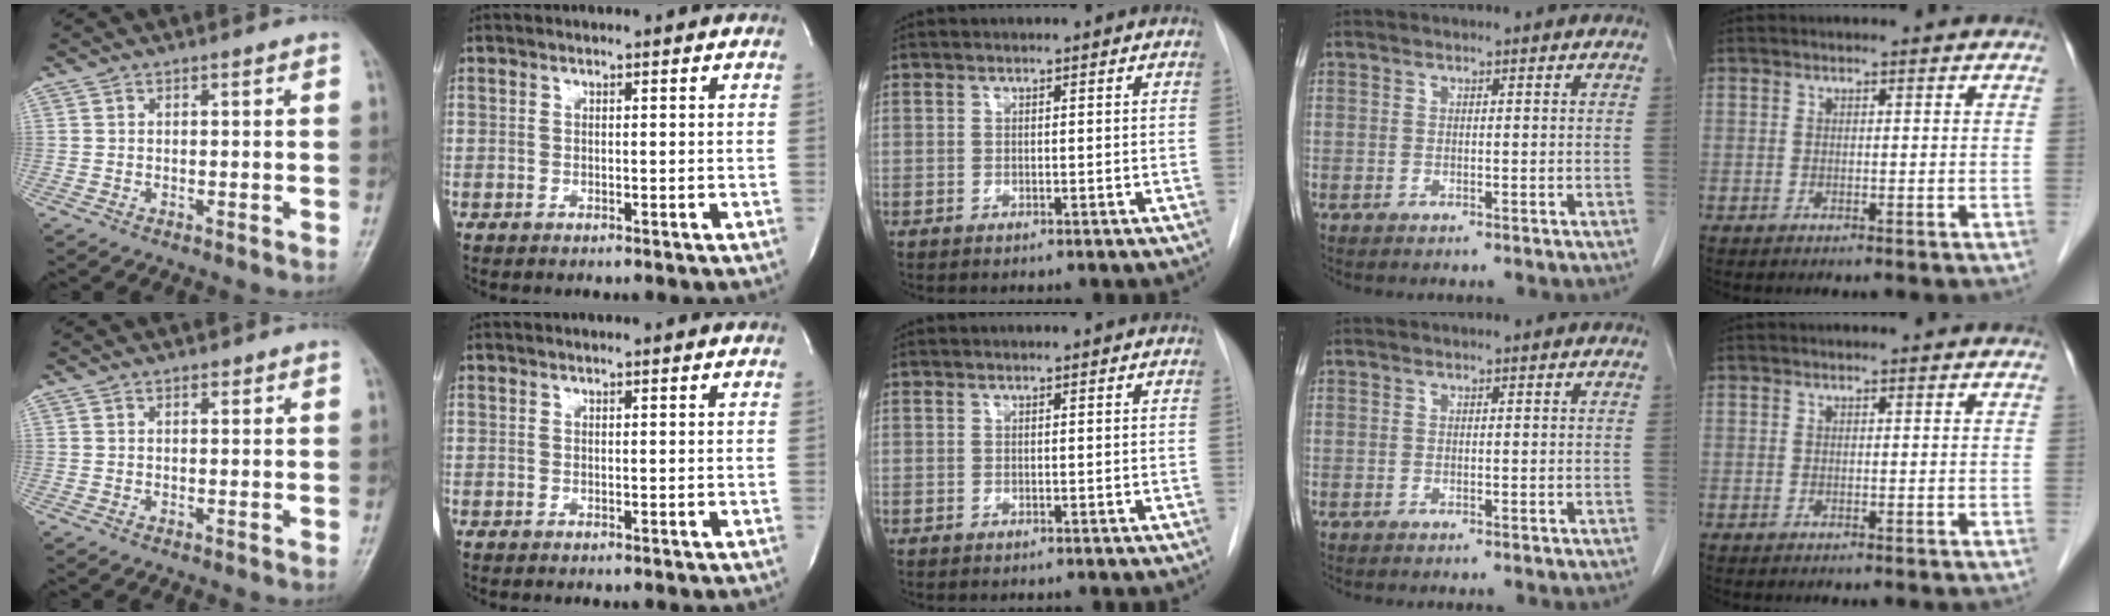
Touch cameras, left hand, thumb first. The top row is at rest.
{"thumb": {"total": 0.9, "force": [0.6, 0.5, 0.4], "torque": [-0.004, -0.004, 0.008]}}